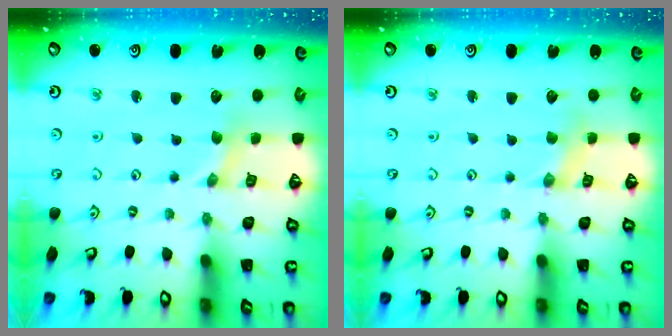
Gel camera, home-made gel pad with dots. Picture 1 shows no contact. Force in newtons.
{"total": 1.3, "press": 1.2, "slide": 0.3}